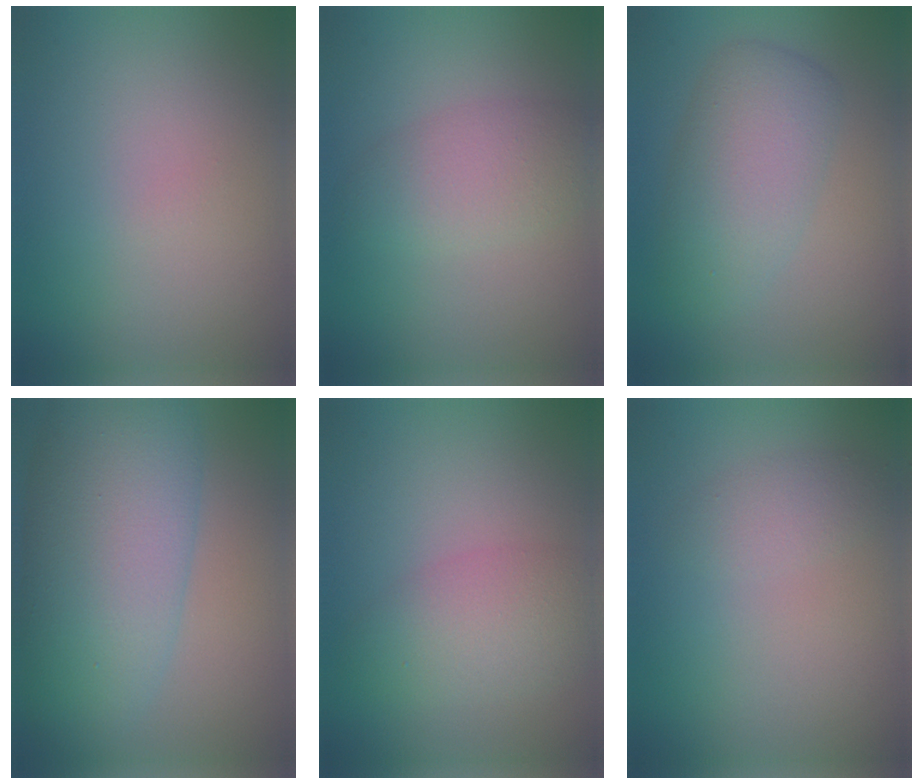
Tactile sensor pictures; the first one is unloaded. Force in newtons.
{"total": 3.3, "press": 3.3, "slide": 0.1}
{"total": 5.0, "press": 5.0, "slide": 0.3}
{"total": 10.4, "press": 10.4, "slide": 0.4}
{"total": 3.9, "press": 3.9, "slide": 0.2}
{"total": 1.5, "press": 1.5, "slide": 0.0}